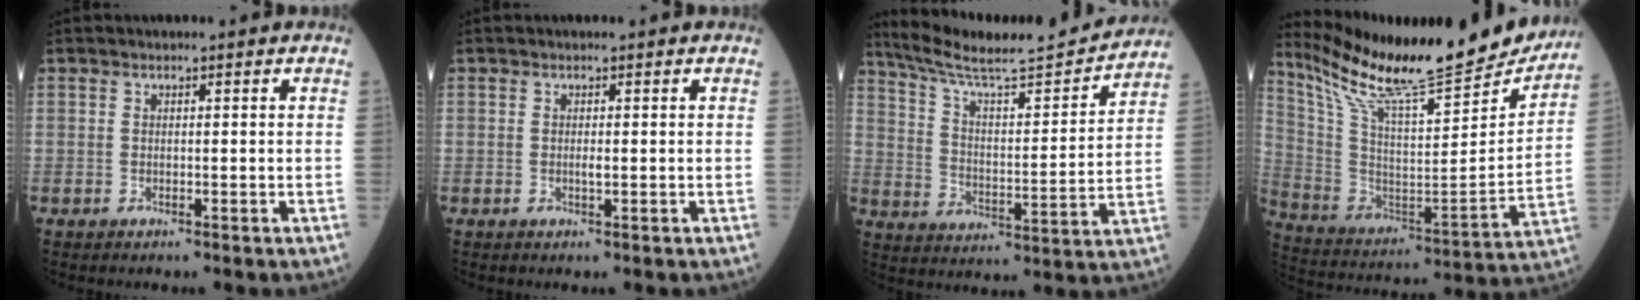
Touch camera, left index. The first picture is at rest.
{"total": 0.7, "force": [0.0, 0.1, 0.7], "torque": [-0.017, -0.002, 0.000]}
{"total": 20.1, "force": [18.5, 0.9, 7.6], "torque": [-0.129, -0.018, 0.277]}
{"total": 26.9, "force": [23.6, 3.1, 12.5], "torque": [-0.226, -0.061, 0.360]}